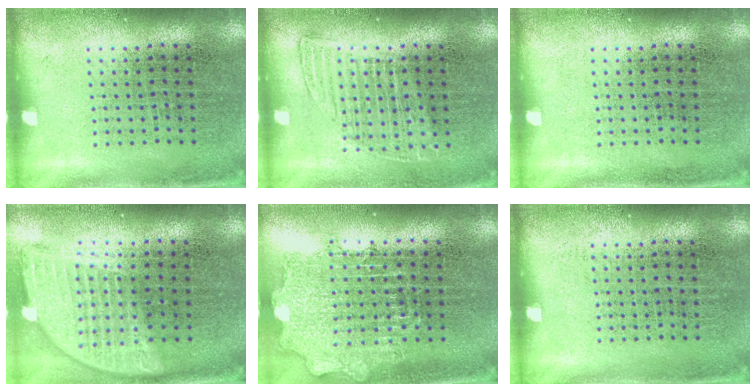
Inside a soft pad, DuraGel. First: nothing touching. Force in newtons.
{"total": 1.1, "press": 1.0, "slide": 0.5}
{"total": 0.0}
{"total": 1.9, "press": 1.5, "slide": 1.1}
{"total": 1.7, "press": 1.4, "slide": 1.0}
{"total": 0.0}